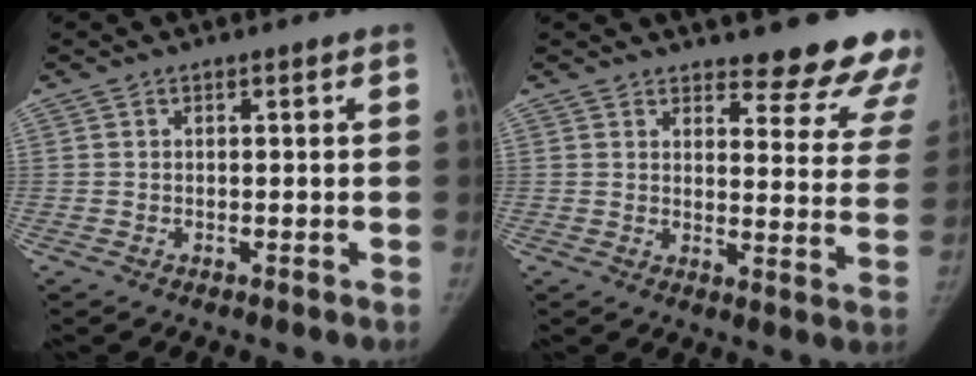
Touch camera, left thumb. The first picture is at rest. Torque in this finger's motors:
{"motor_torque": [1.21, -0.27, -0.05, -0.25, -0.01]}